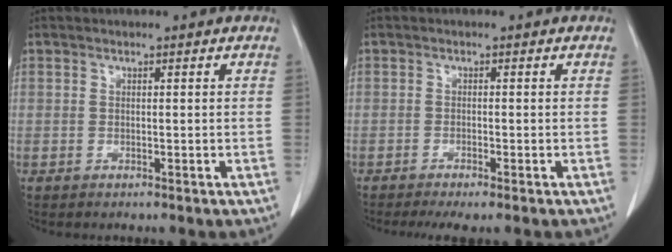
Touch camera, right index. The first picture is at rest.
{"total": 4.0, "force": [-3.1, 0.4, 2.6], "torque": [-0.042, -0.009, -0.047]}